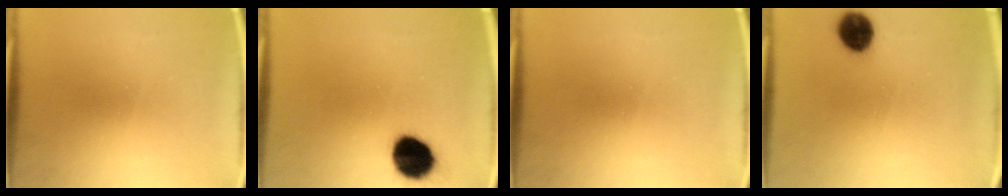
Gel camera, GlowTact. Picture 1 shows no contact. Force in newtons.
{"total": 11.9}
{"total": 0.0}
{"total": 8.3}